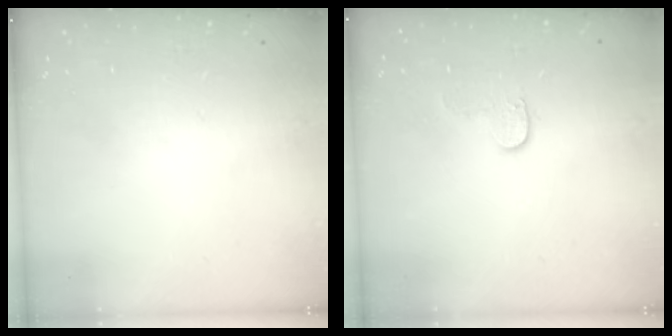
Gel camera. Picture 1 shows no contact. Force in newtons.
{"total": 6.9, "press": 6.9, "slide": 0.5}